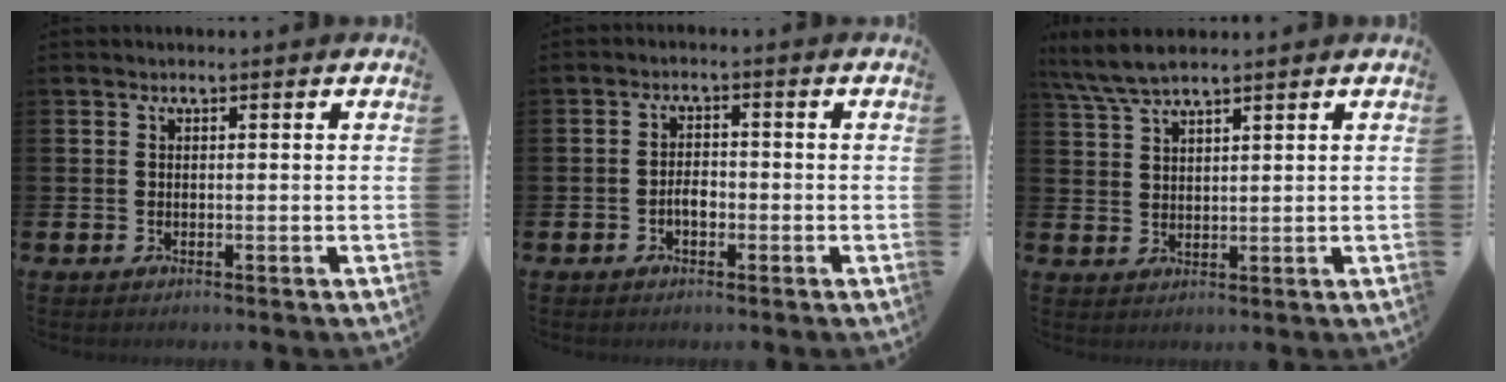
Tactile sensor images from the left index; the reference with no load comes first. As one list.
[{"total": 2.4, "force": [-0.9, 1.3, 1.7], "torque": [-0.023, 0.002, -0.021]}, {"total": 5.5, "force": [4.8, 0.8, 2.6], "torque": [-0.066, -0.009, 0.090]}]